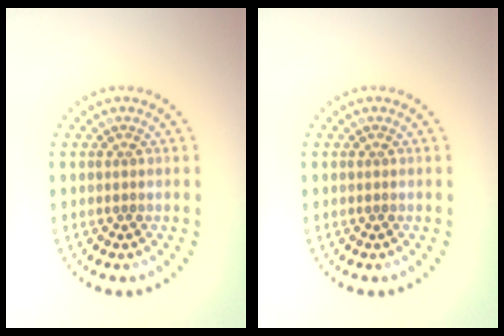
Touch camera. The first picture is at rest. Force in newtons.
{"total": 0.0}